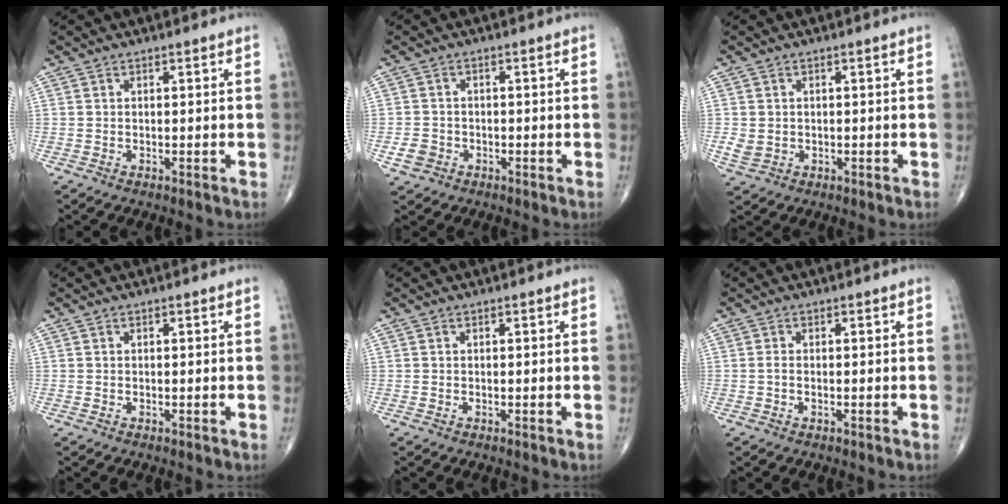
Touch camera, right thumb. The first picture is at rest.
{"total": 3.0, "force": [-1.3, 2.5, 1.0], "torque": [-0.013, 0.010, -0.022]}
{"total": 2.6, "force": [-0.2, 2.3, 1.3], "torque": [-0.024, 0.001, 0.004]}
{"total": 0.0}
{"total": 0.0}
{"total": 0.8, "force": [-0.2, 0.4, 0.7], "torque": [-0.017, 0.001, -0.006]}